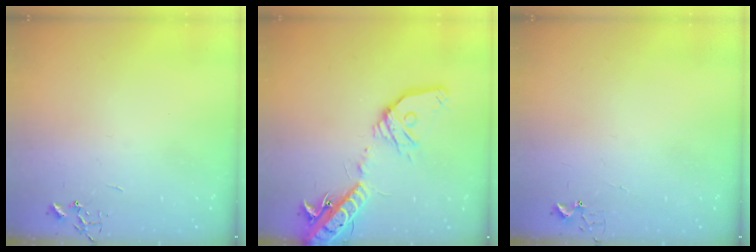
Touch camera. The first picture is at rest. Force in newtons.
{"total": 20.1, "press": 19.7, "slide": 3.9}
{"total": 2.9, "press": 2.9, "slide": 0.3}